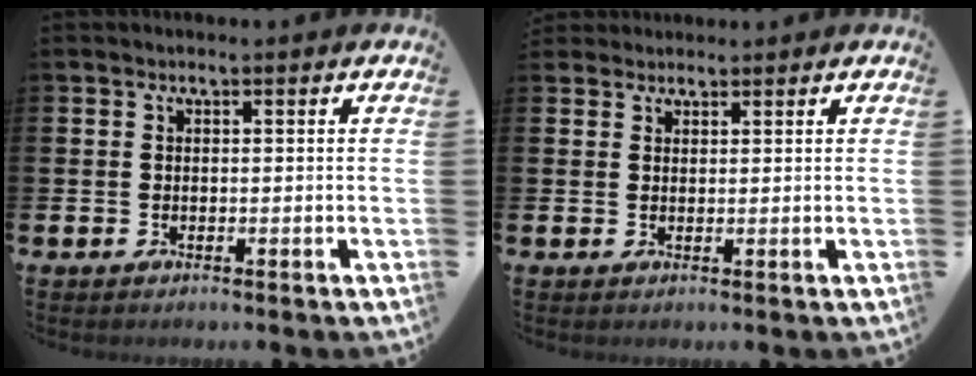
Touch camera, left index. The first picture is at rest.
{"total": 1.8, "force": [1.6, 0.7, -0.1], "torque": [0.009, -0.002, 0.029]}